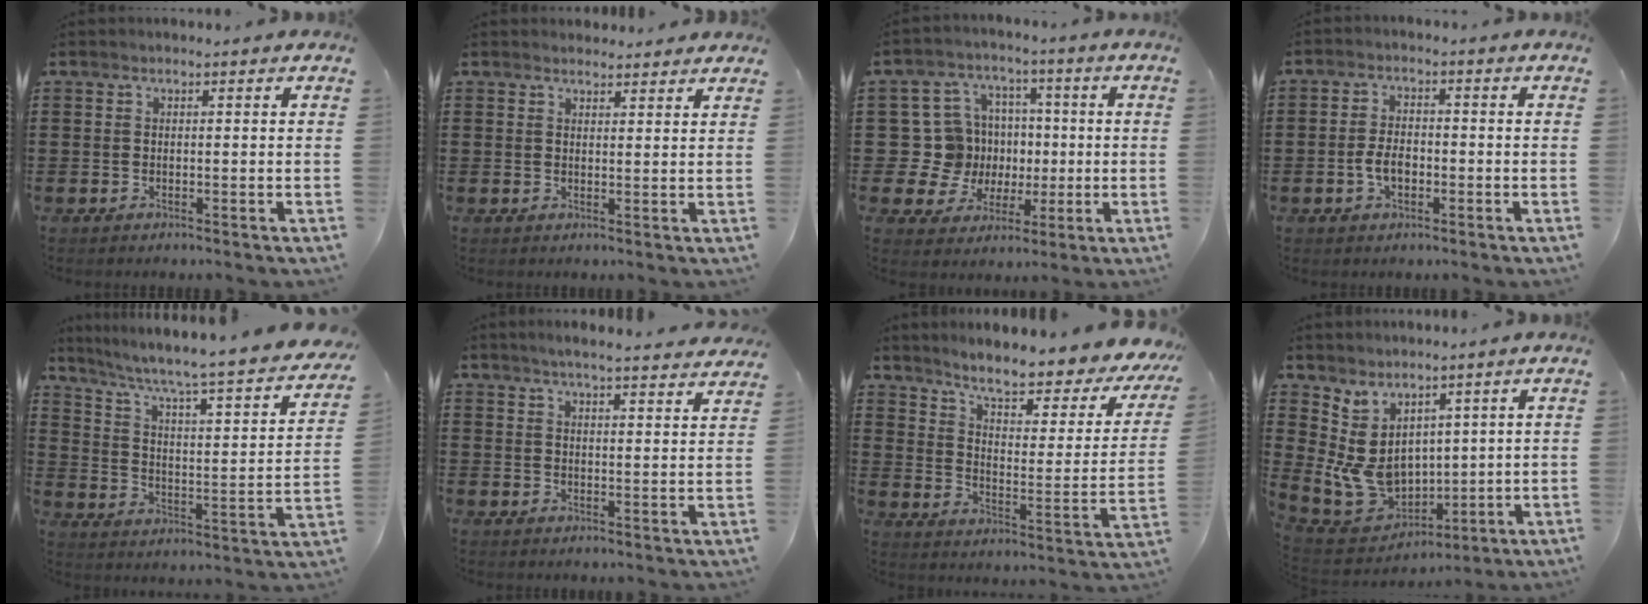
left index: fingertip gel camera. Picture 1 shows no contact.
{"total": 2.1, "force": [2.1, 0.4, 0.0], "torque": [0.003, -0.003, 0.040]}
{"total": 10.8, "force": [0.2, 10.5, 2.3], "torque": [-0.107, 0.004, 0.014]}
{"total": 3.9, "force": [-1.1, 2.1, 3.1], "torque": [-0.069, 0.001, -0.024]}
{"total": 4.7, "force": [3.5, 0.0, 3.1], "torque": [-0.079, -0.044, 0.046]}
{"total": 4.1, "force": [3.9, -0.3, 1.2], "torque": [-0.037, -0.016, 0.069]}
{"total": 7.3, "force": [6.2, 0.5, 3.9], "torque": [-0.086, -0.050, 0.096]}
{"total": 9.6, "force": [1.7, 7.9, 5.2], "torque": [-0.154, -0.004, 0.040]}